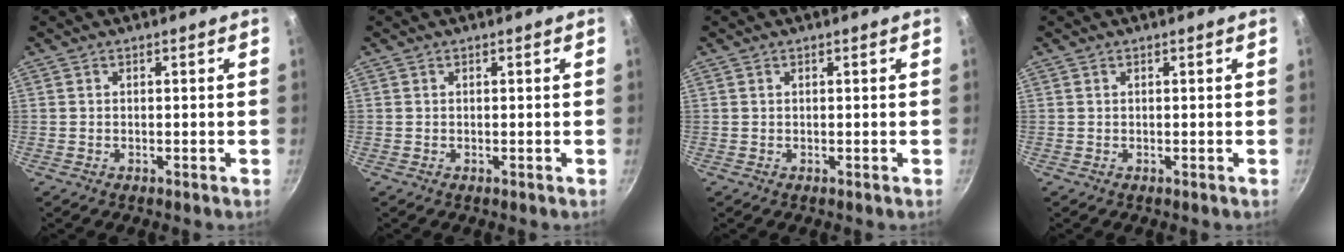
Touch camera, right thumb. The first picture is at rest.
{"total": 0.0}
{"total": 0.0}
{"total": 0.0}